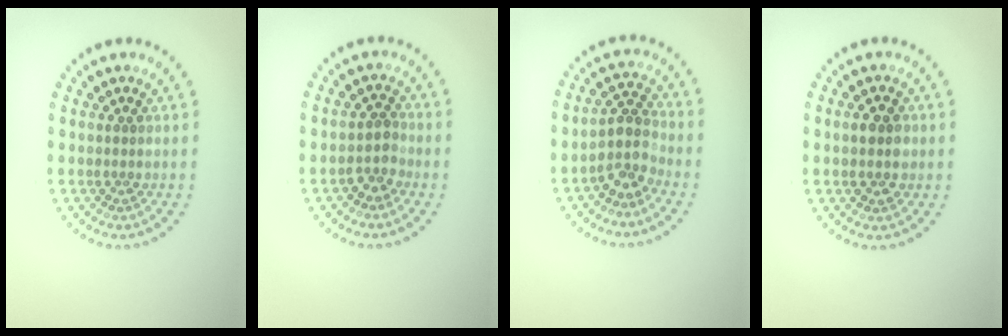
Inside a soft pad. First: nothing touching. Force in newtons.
{"total": 1.9, "press": 1.5, "slide": 1.1}
{"total": 2.9, "press": 2.3, "slide": 1.7}
{"total": 2.8, "press": 2.8, "slide": 0.1}